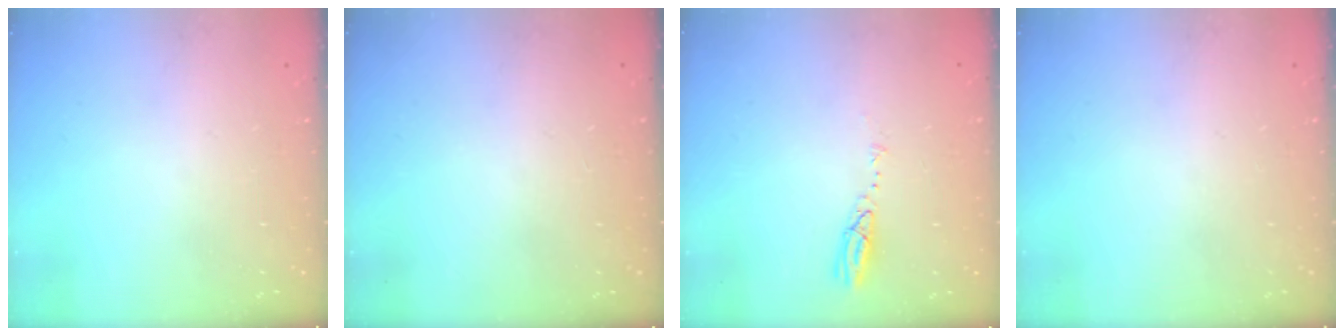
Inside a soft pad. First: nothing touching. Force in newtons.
{"total": 0.0}
{"total": 3.8, "press": 3.8, "slide": 0.3}
{"total": 0.0}